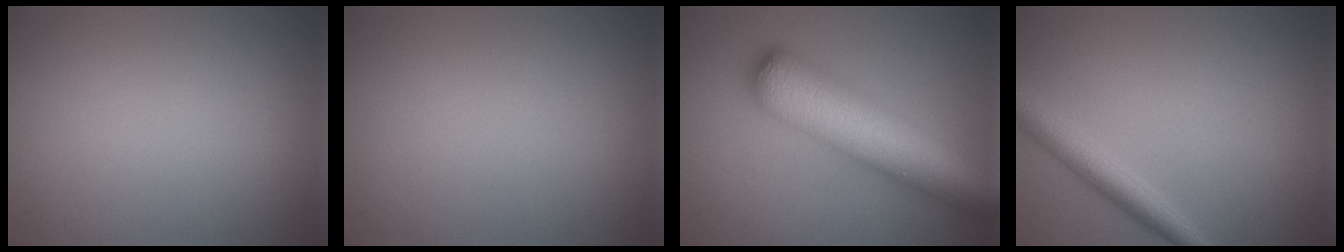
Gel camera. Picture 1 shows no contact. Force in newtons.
{"total": 0.0}
{"total": 10.1, "press": 10.1, "slide": 0.4}
{"total": 3.0, "press": 3.0, "slide": 0.0}